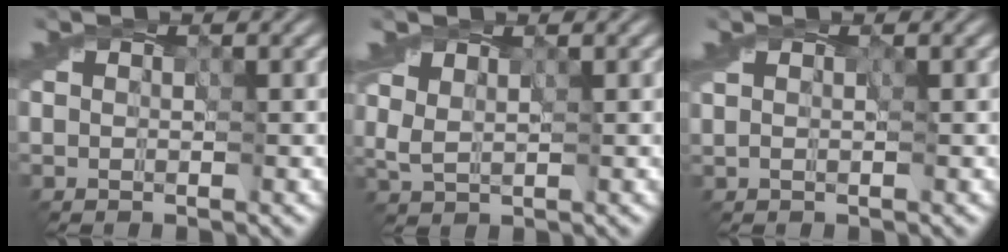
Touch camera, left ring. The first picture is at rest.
{"total": 1.5, "force": [1.1, 0.7, 0.7], "torque": [-0.019, 0.000, 0.025]}
{"total": 0.0}